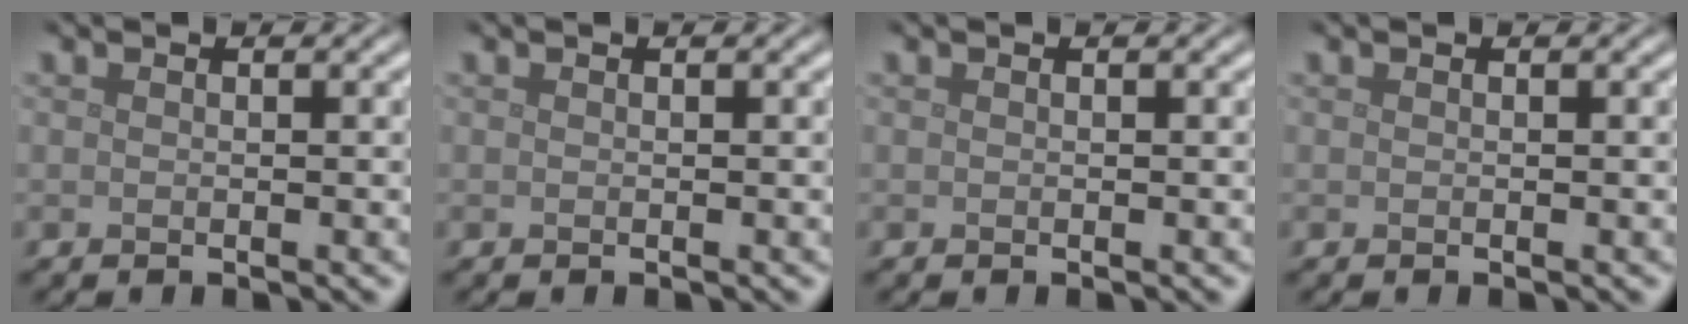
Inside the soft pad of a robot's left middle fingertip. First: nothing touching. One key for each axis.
{"total": 0.0}
{"total": 0.0}
{"total": 0.0}